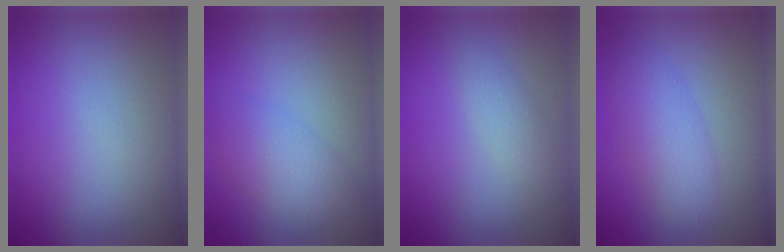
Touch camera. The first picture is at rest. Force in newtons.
{"total": 3.7, "press": 3.7, "slide": 0.0}
{"total": 1.4, "press": 1.4, "slide": 0.1}
{"total": 3.7, "press": 3.7, "slide": 0.1}